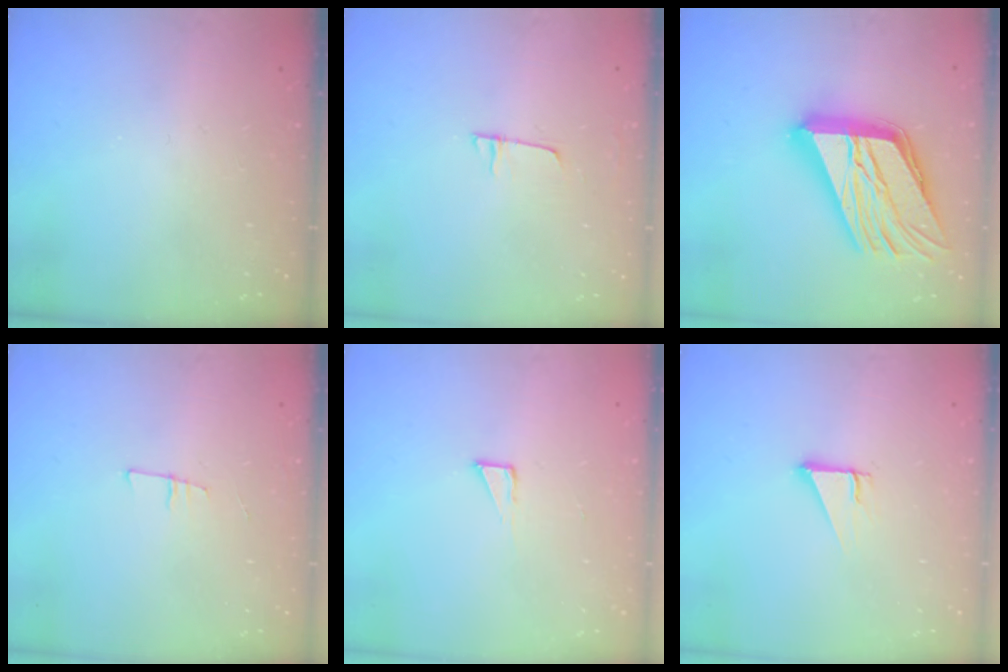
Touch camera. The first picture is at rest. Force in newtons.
{"total": 4.4, "press": 4.4, "slide": 0.5}
{"total": 28.7, "press": 28.6, "slide": 3.0}
{"total": 6.6, "press": 5.9, "slide": 2.9}
{"total": 2.6, "press": 2.6, "slide": 0.1}
{"total": 2.5, "press": 2.5, "slide": 0.1}